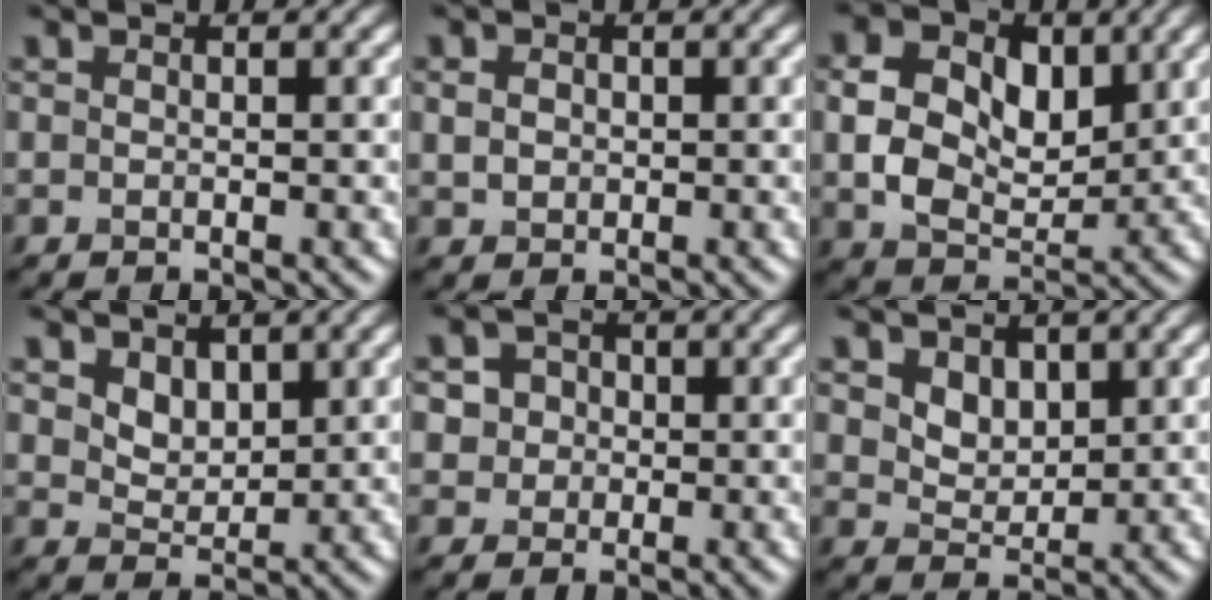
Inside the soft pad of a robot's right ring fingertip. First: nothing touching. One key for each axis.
{"total": 1.6, "fx": 0.1, "fy": 1.3, "fz": 0.8, "tx": -0.016, "ty": -0.001, "tz": 0.001}
{"total": 6.7, "fx": 1.3, "fy": 4.8, "fz": 4.5, "tx": -0.089, "ty": 0.000, "tz": 0.023}
{"total": 2.3, "fx": 1.3, "fy": 1.5, "fz": 1.1, "tx": -0.026, "ty": -0.011, "tz": 0.025}
{"total": 3.0, "fx": 0.5, "fy": 2.7, "fz": 1.0, "tx": 0.000, "ty": 0.009, "tz": 0.003}
{"total": 2.5, "fx": 1.3, "fy": 1.8, "fz": 1.2, "tx": -0.029, "ty": -0.015, "tz": 0.027}